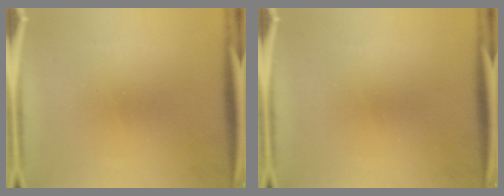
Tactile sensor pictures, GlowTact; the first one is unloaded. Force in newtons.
{"total": 0.0}